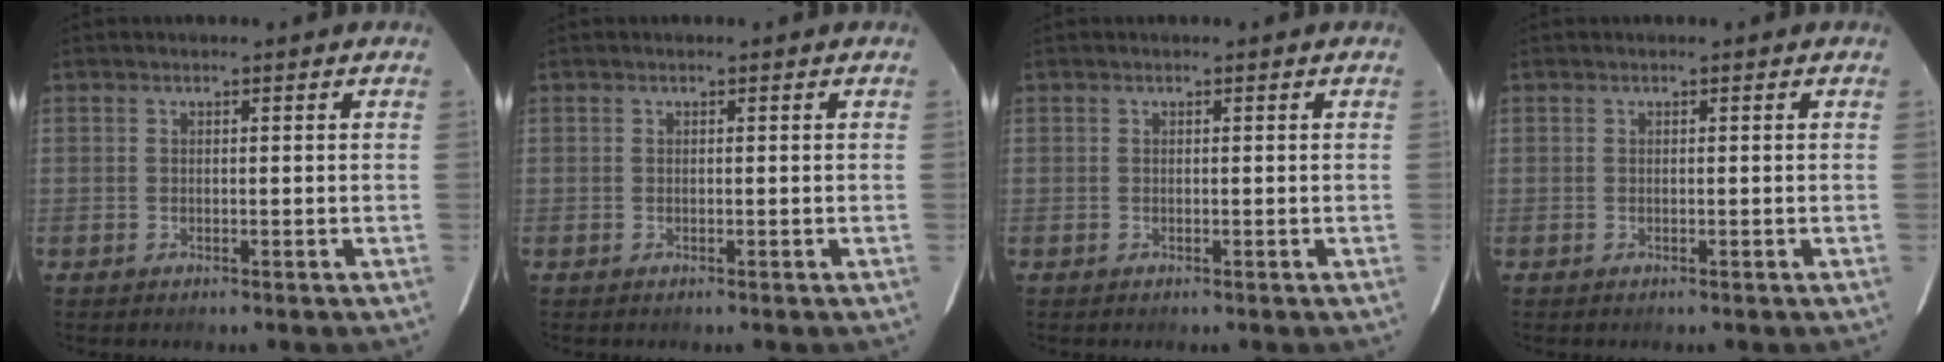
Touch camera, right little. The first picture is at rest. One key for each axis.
{"total": 0.0}
{"total": 0.0}
{"total": 0.0}